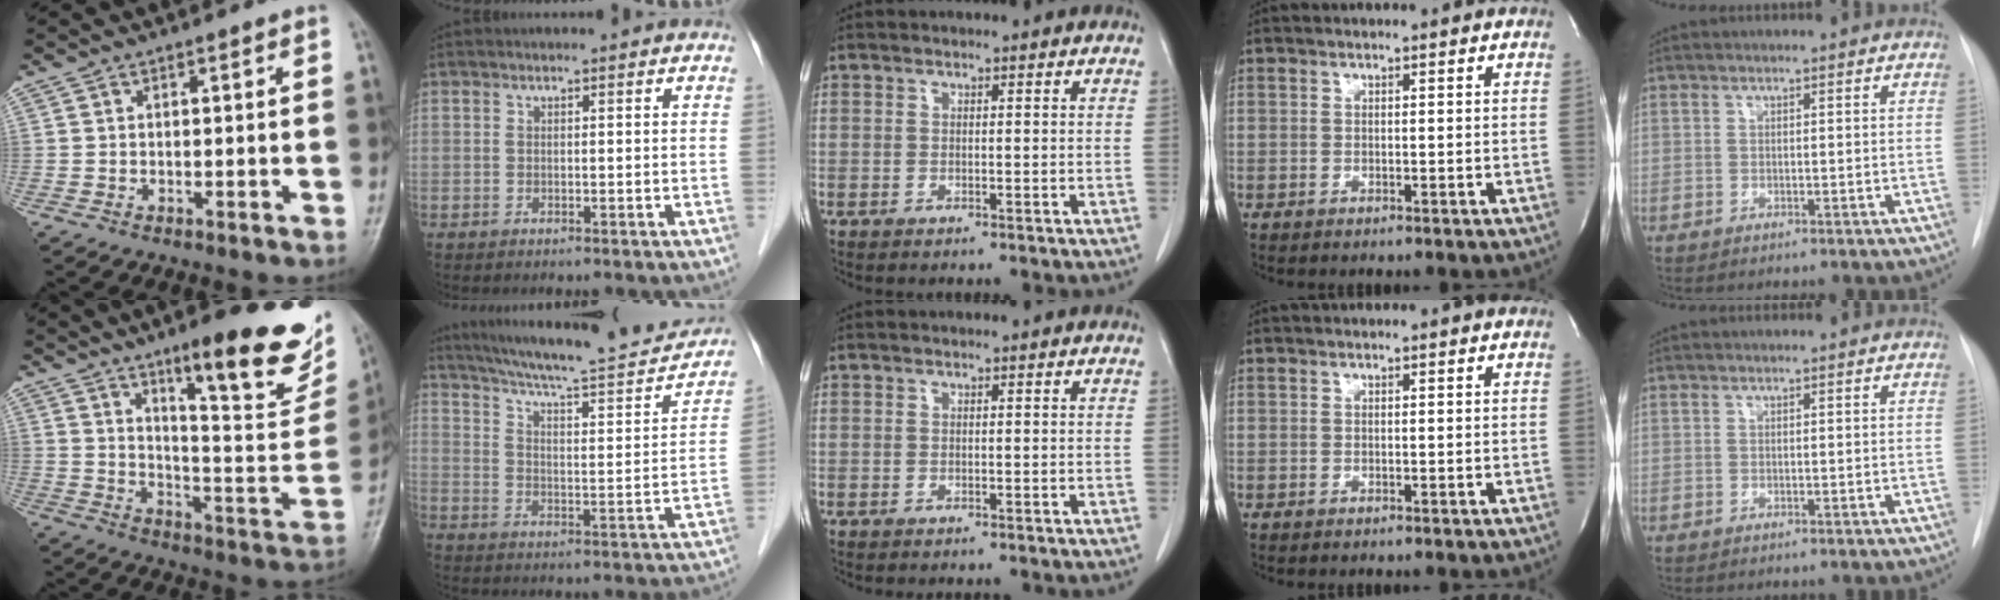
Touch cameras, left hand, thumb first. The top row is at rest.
{"thumb": {"total": 24.0, "force": [14.2, 6.0, 18.4], "torque": [-0.208, -0.063, 0.211]}, "index": {"total": 20.2, "force": [18.7, 1.5, 7.7], "torque": [-0.125, -0.020, 0.261]}}